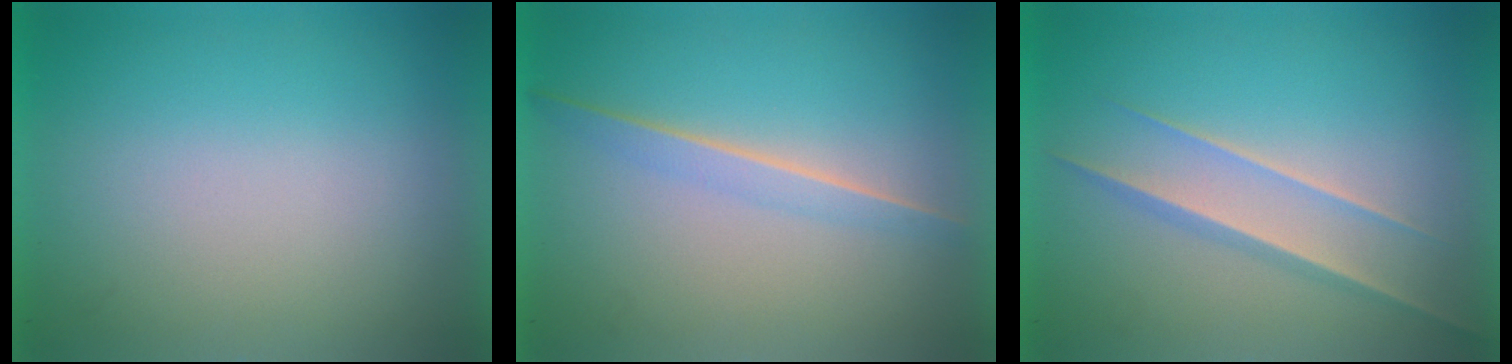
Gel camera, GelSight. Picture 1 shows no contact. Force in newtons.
{"total": 1.4}
{"total": 1.5}